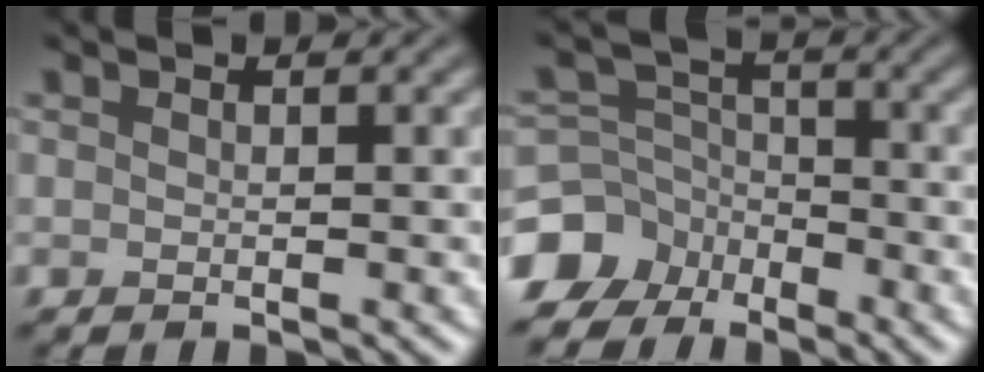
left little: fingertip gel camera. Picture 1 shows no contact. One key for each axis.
{"total": 8.2, "fx": -5.4, "fy": 6.1, "fz": 1.6, "tx": -0.019, "ty": -0.012, "tz": -0.115}